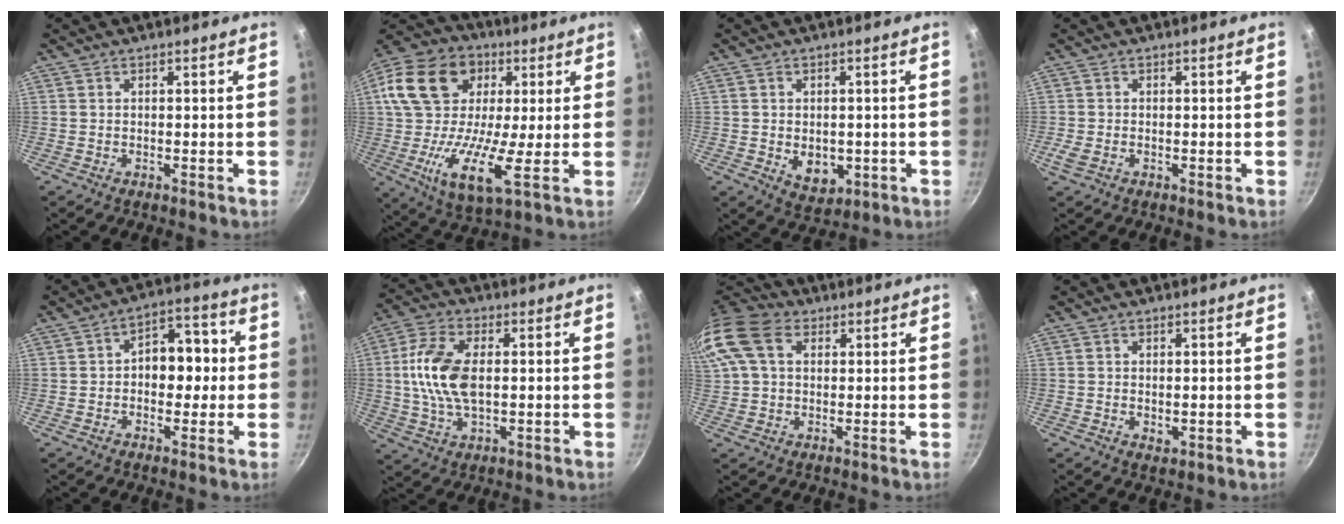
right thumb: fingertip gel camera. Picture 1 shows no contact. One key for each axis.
{"total": 23.0, "fx": 3.6, "fy": 14.6, "fz": 17.5, "tx": -0.306, "ty": 0.015, "tz": 0.042}
{"total": 6.3, "fx": -0.9, "fy": 4.7, "fz": 4.2, "tx": -0.044, "ty": -0.007, "tz": -0.001}
{"total": 2.2, "fx": -0.7, "fy": 1.5, "fz": 1.4, "tx": -0.027, "ty": -0.002, "tz": -0.013}
{"total": 9.6, "fx": 0.0, "fy": 6.7, "fz": 6.9, "tx": -0.041, "ty": 0.029, "tz": -0.010}
{"total": 12.1, "fx": 0.8, "fy": 6.7, "fz": 10.0, "tx": -0.195, "ty": 0.014, "tz": 0.010}
{"total": 16.3, "fx": 5.3, "fy": 11.6, "fz": 10.2, "tx": -0.230, "ty": 0.030, "tz": 0.086}
{"total": 1.6, "fx": 0.2, "fy": 1.1, "fz": 1.1, "tx": -0.016, "ty": -0.002, "tz": 0.004}